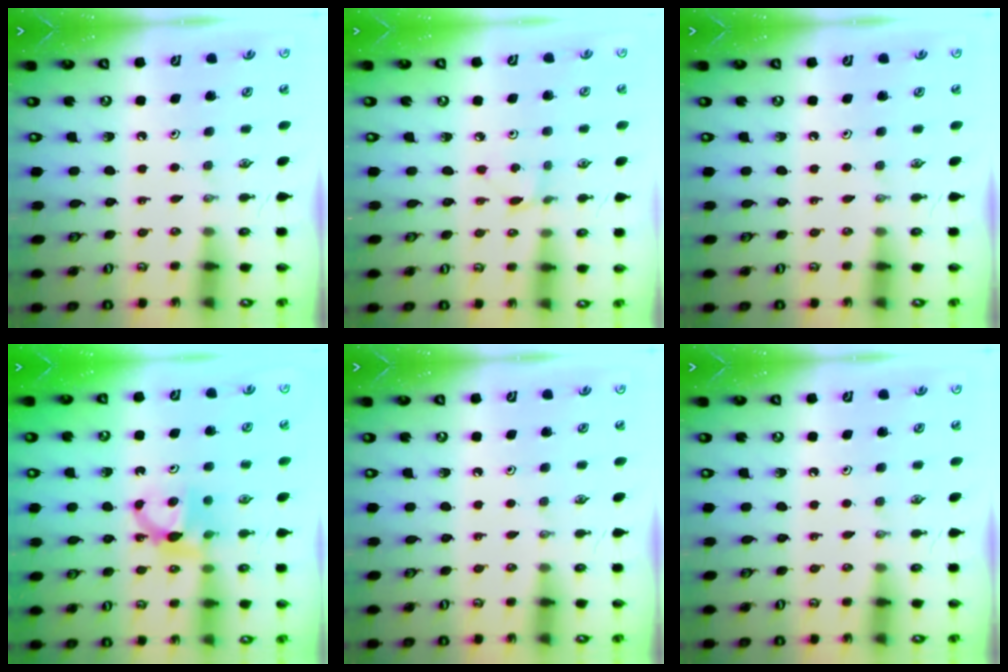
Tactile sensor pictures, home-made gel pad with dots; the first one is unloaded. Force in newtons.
{"total": 1.3, "press": 1.2, "slide": 0.1}
{"total": 0.0}
{"total": 7.1, "press": 7.1, "slide": 0.3}
{"total": 0.0}
{"total": 0.0}